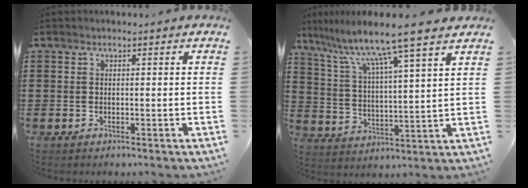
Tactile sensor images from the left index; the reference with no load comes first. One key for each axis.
{"total": 9.9, "fx": 7.9, "fy": -0.7, "fz": 5.9, "tx": -0.143, "ty": -0.046, "tz": 0.125}